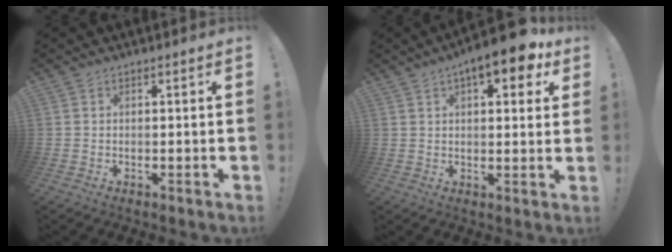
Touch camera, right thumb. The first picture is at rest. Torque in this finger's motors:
{"motor_torque": [0.87, 0.88, 0.58, 0.61, 0.24]}